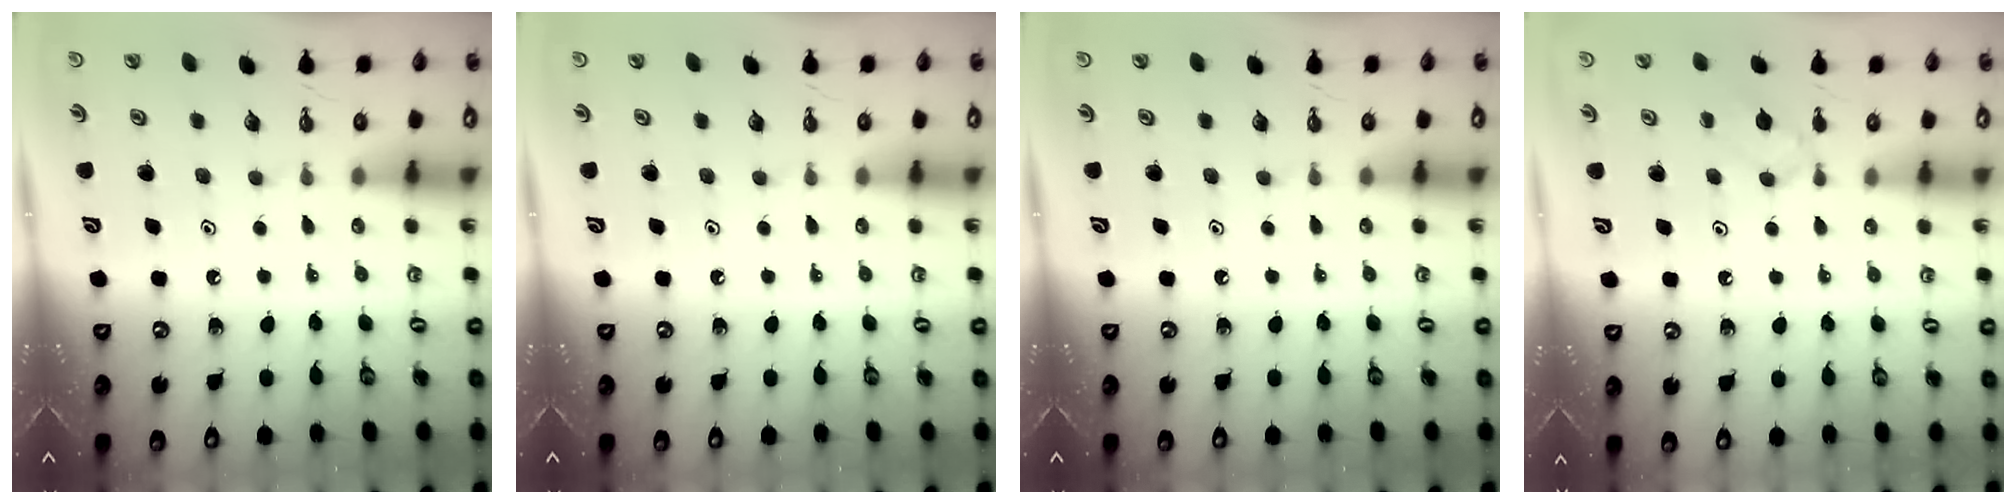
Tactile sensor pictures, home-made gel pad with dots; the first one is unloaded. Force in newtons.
{"total": 0.0}
{"total": 0.0}
{"total": 2.9, "press": 2.8, "slide": 0.6}